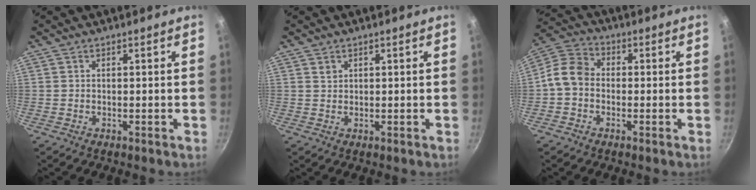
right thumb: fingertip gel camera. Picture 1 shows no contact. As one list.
[{"total": 1.2, "force": [0.7, 0.9, 0.4], "torque": [-0.006, -0.001, 0.012]}, {"total": 7.2, "force": [-1.2, 5.8, 4.2], "torque": [-0.066, 0.027, -0.046]}]